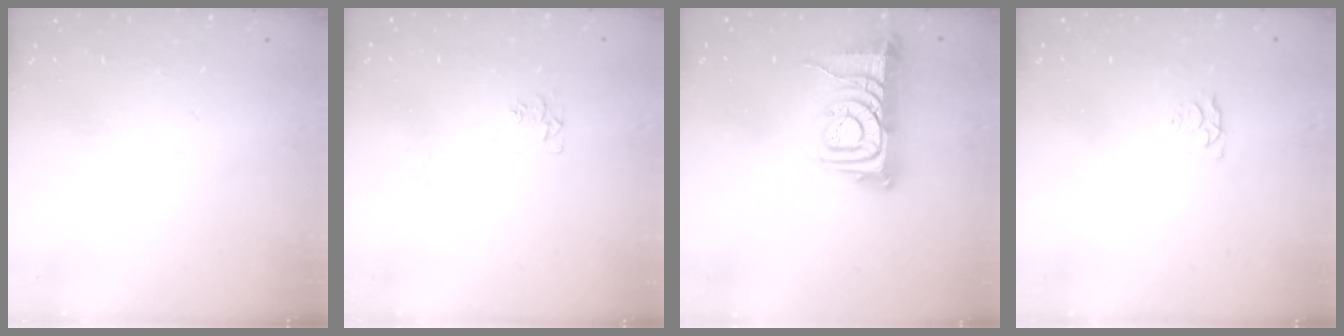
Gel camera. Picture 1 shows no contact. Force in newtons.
{"total": 5.0, "press": 5.0, "slide": 0.6}
{"total": 11.0, "press": 11.0, "slide": 0.9}
{"total": 2.7, "press": 2.7, "slide": 0.5}